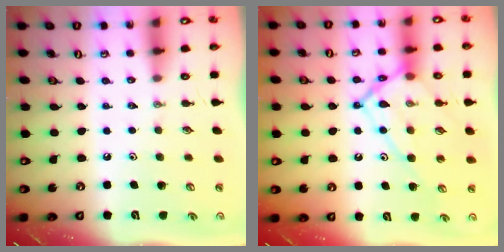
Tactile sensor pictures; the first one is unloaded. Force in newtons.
{"total": 15.0, "press": 14.9, "slide": 1.7}